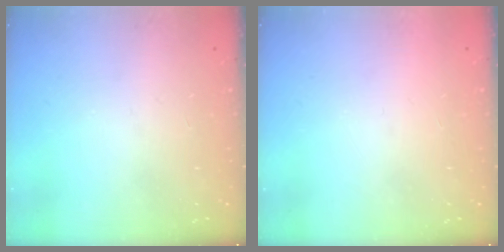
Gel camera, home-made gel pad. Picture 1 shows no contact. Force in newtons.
{"total": 1.6, "press": 1.6, "slide": 0.1}